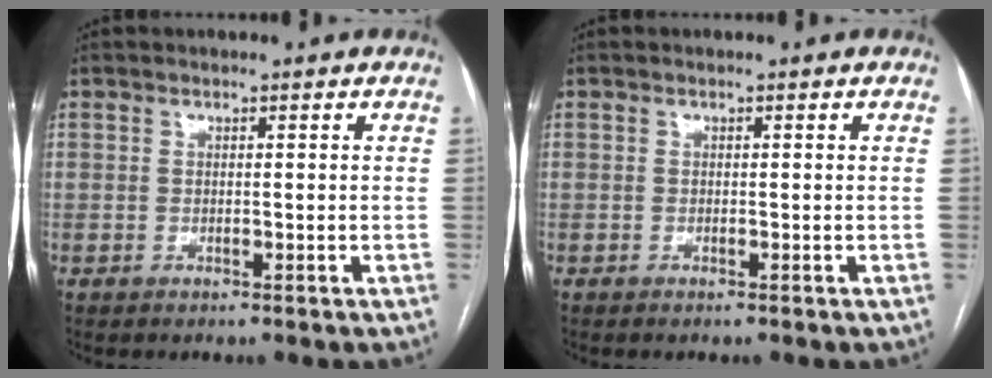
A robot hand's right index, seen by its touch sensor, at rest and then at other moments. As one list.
[{"total": 0.0}]